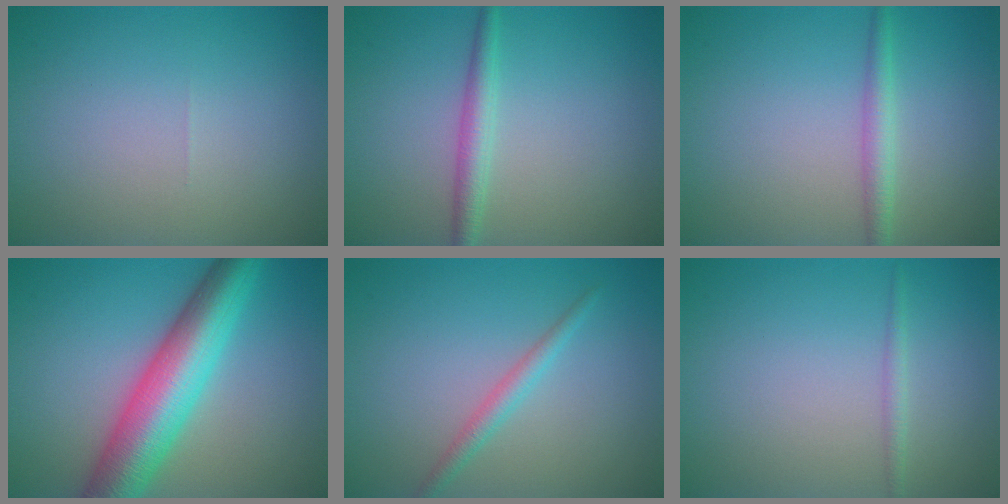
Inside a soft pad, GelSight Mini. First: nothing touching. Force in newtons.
{"total": 2.2, "press": 2.2, "slide": 0.0}
{"total": 1.9, "press": 1.9, "slide": 0.0}
{"total": 9.2, "press": 9.2, "slide": 0.0}
{"total": 1.7, "press": 1.7, "slide": 0.1}
{"total": 1.0, "press": 1.0, "slide": 0.0}